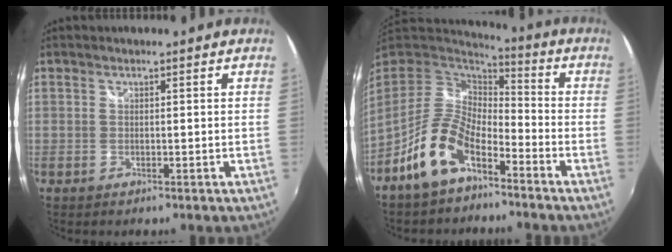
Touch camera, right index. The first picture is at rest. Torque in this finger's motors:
{"motor_torque": [0.99, -0.93, 0.78, 0.18]}